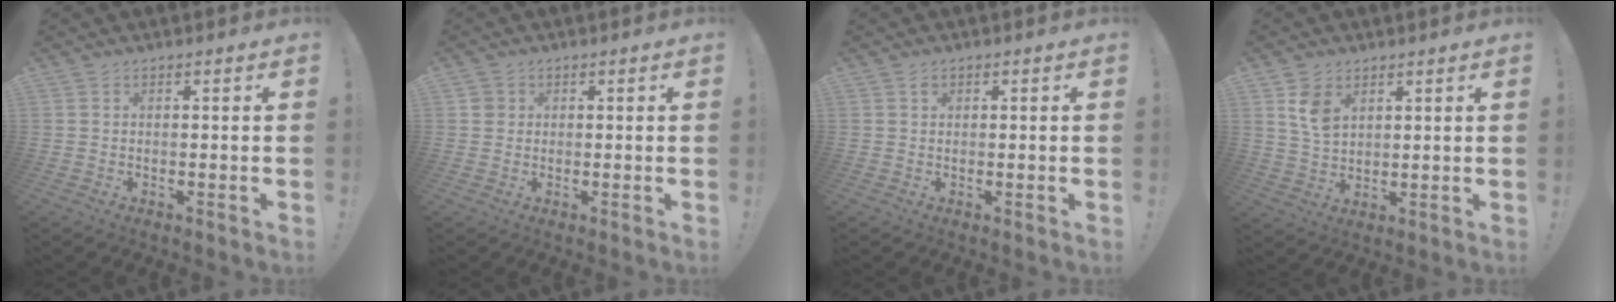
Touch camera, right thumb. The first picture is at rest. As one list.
[{"total": 2.0, "force": [0.6, 1.8, 0.4], "torque": [-0.004, 0.001, 0.010]}, {"total": 0.9, "force": [0.5, 0.5, 0.5], "torque": [-0.003, -0.001, 0.007]}, {"total": 6.8, "force": [3.4, 4.5, 3.8], "torque": [-0.052, -0.017, 0.063]}]